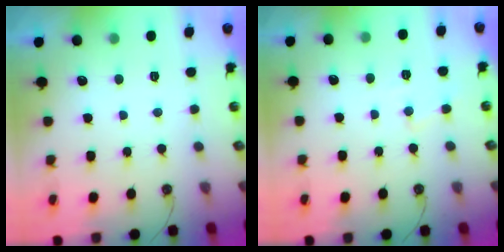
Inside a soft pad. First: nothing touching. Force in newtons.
{"total": 5.6, "press": 5.6, "slide": 0.8}